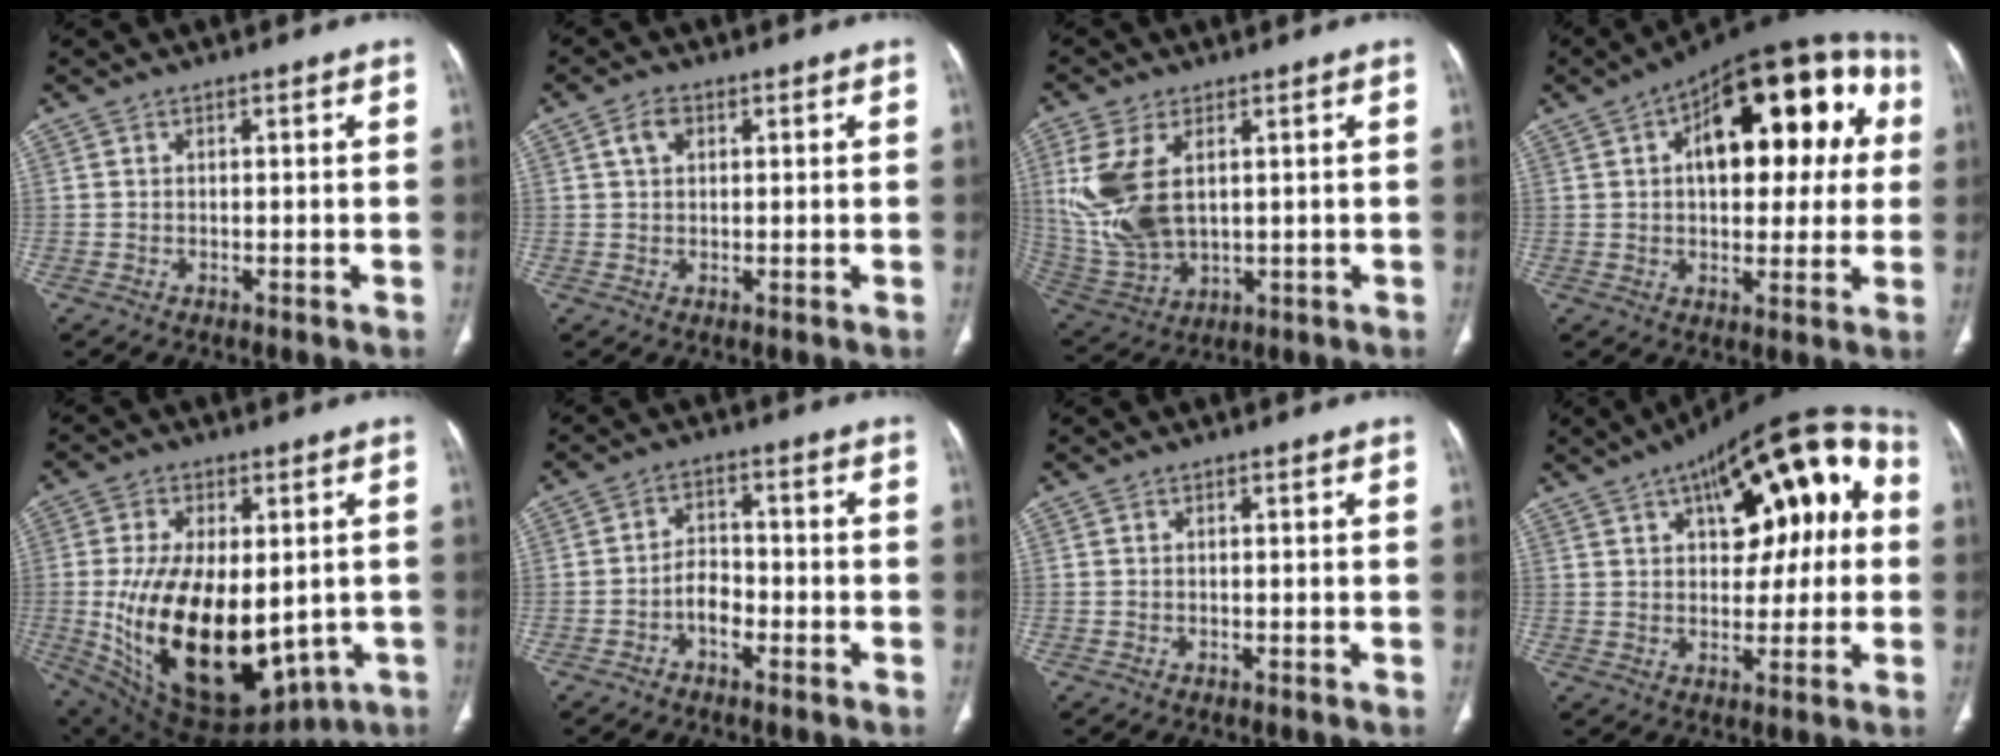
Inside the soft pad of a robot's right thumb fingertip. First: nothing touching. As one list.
[{"total": 3.1, "force": [1.2, 2.2, 1.9], "torque": [-0.030, 0.005, 0.021]}, {"total": 14.0, "force": [3.0, 8.1, 11.0], "torque": [-0.244, -0.010, 0.076]}, {"total": 25.1, "force": [6.0, 12.3, 21.0], "torque": [-0.255, 0.034, 0.080]}, {"total": 27.0, "force": [-3.3, 15.2, 22.0], "torque": [-0.401, -0.031, -0.013]}, {"total": 4.6, "force": [-2.2, 2.9, 2.7], "torque": [-0.032, 0.024, -0.046]}, {"total": 0.0}, {"total": 22.3, "force": [5.6, 10.5, 18.8], "torque": [-0.229, 0.039, 0.075]}]